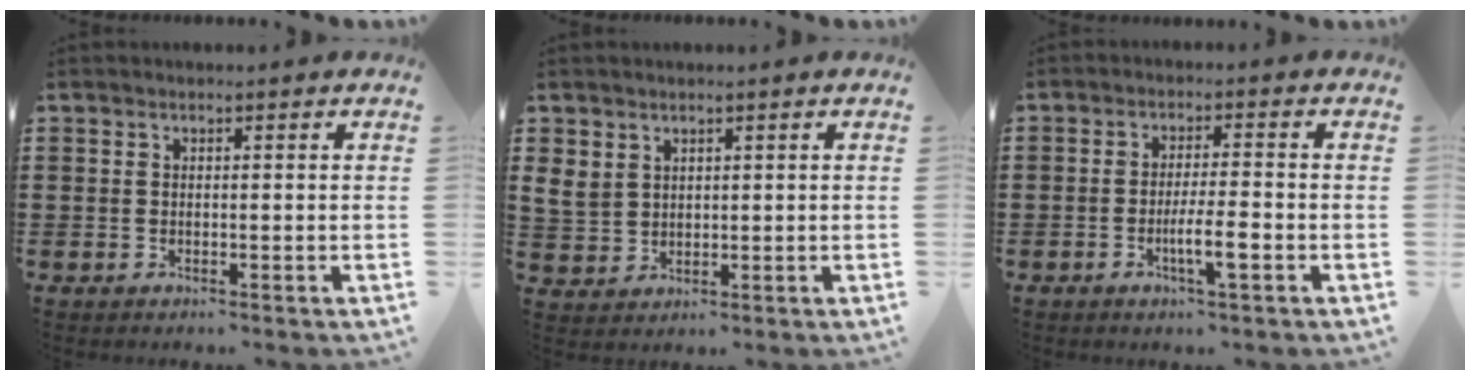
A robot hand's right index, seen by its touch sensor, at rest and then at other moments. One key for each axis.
{"total": 3.5, "fx": 1.8, "fy": 2.8, "fz": 1.0, "tx": -0.040, "ty": 0.008, "tz": 0.034}
{"total": 4.9, "fx": -2.0, "fy": 0.3, "fz": 4.4, "tx": -0.081, "ty": -0.011, "tz": -0.035}